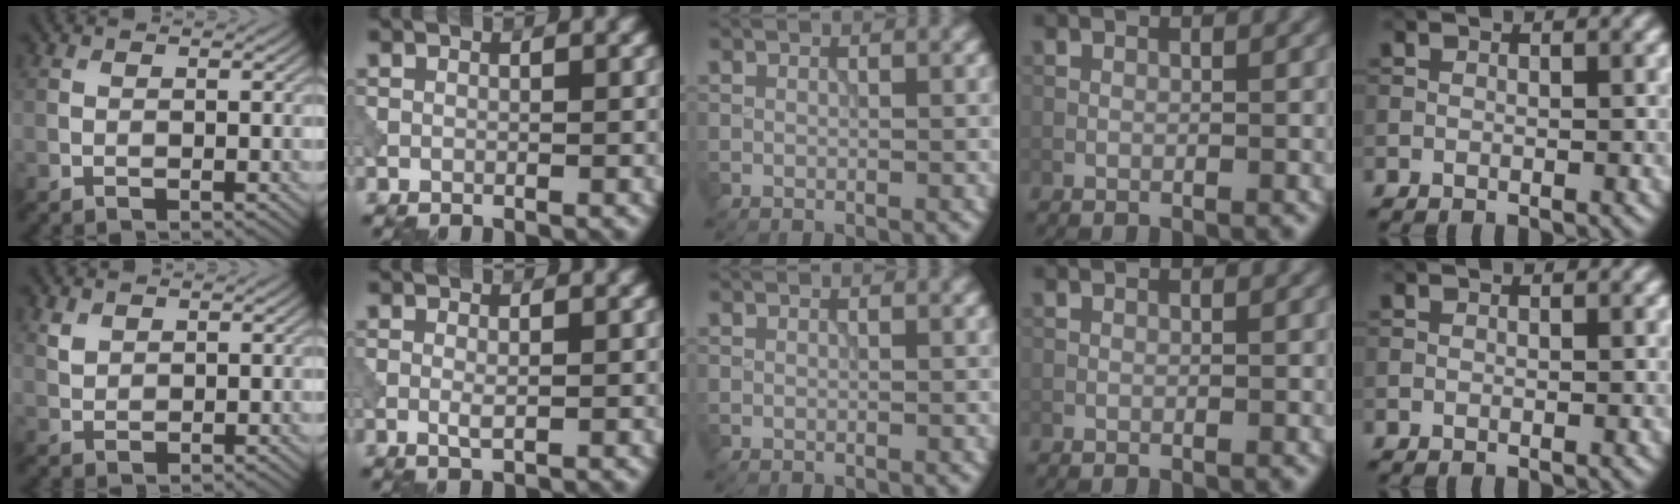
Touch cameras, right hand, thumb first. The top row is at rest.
{"thumb": {"total": 1.7, "force": [1.2, 1.0, 0.6], "torque": [-0.020, -0.002, 0.029]}, "index": {"total": 1.1, "force": [-0.1, 0.3, 1.0], "torque": [-0.022, -0.003, -0.002]}}